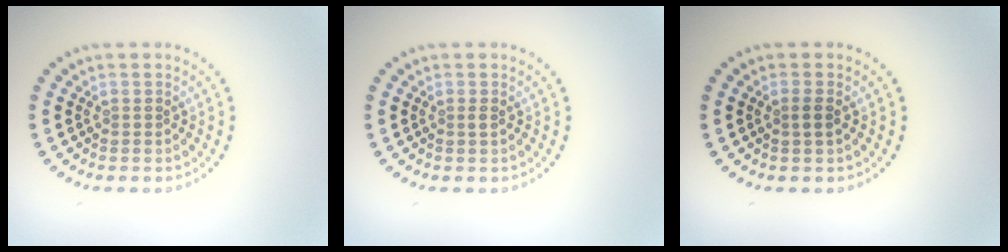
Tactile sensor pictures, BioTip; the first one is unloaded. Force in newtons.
{"total": 0.5, "press": 0.3, "slide": 0.4}
{"total": 1.1, "press": 1.0, "slide": 0.5}